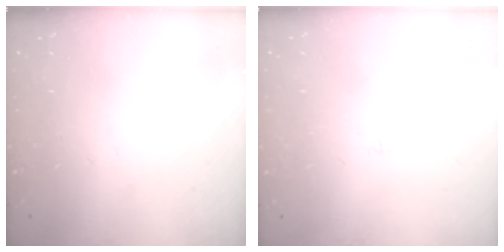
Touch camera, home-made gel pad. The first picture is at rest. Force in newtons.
{"total": 1.2, "press": 1.2, "slide": 0.1}